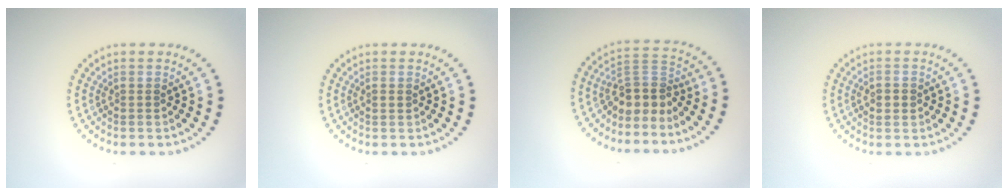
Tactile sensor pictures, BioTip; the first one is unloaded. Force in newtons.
{"total": 0.8, "press": 0.8, "slide": 0.1}
{"total": 3.4, "press": 2.5, "slide": 2.3}
{"total": 1.8, "press": 1.8, "slide": 0.1}